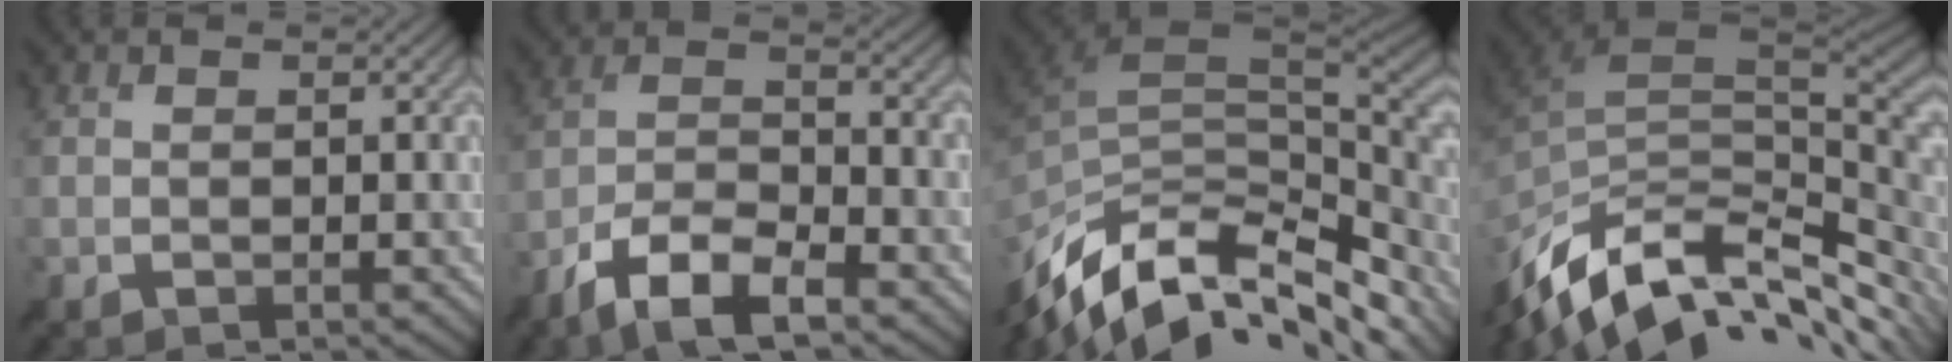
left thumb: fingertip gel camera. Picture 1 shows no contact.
{"total": 8.9, "force": [-5.9, 2.5, 6.1], "torque": [-0.114, 0.003, -0.122]}
{"total": 14.6, "force": [-6.8, 7.7, 10.4], "torque": [-0.238, -0.016, -0.110]}
{"total": 14.4, "force": [-5.4, 7.3, 11.2], "torque": [-0.249, -0.011, -0.093]}